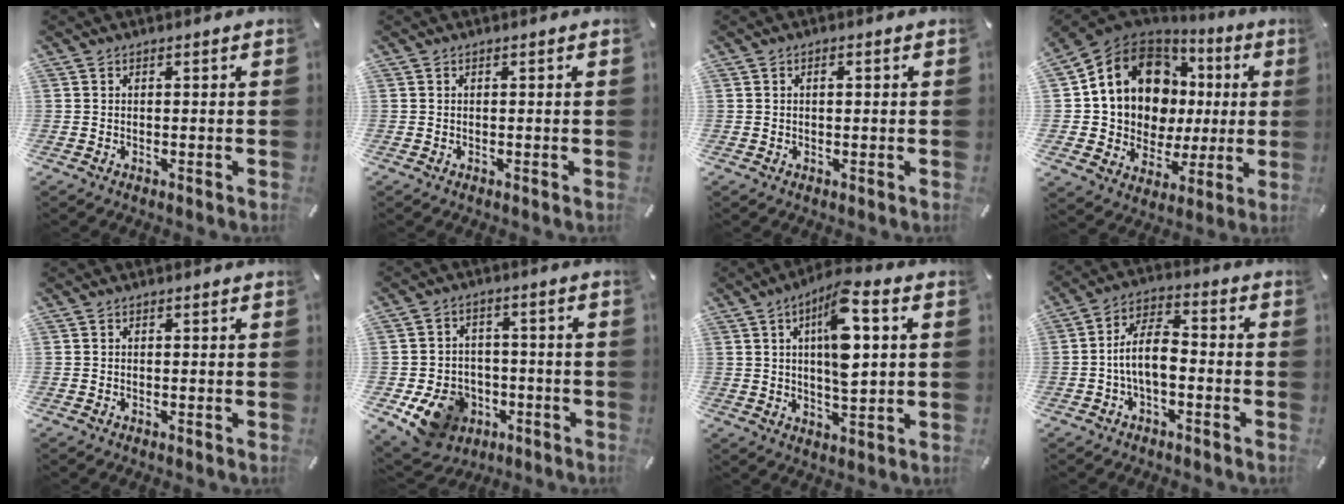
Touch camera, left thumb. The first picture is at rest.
{"total": 0.0}
{"total": 1.1, "force": [0.2, 0.6, 0.9], "torque": [-0.019, 0.004, 0.003]}
{"total": 15.8, "force": [5.7, 12.4, 7.9], "torque": [-0.148, -0.039, 0.116]}
{"total": 0.0}
{"total": 11.7, "force": [-5.1, 9.3, 4.8], "torque": [-0.094, 0.032, -0.084]}
{"total": 11.8, "force": [3.4, 3.9, 10.6], "torque": [-0.176, -0.009, 0.052]}
{"total": 9.7, "force": [-2.4, 4.9, 8.1], "torque": [-0.151, 0.020, -0.040]}